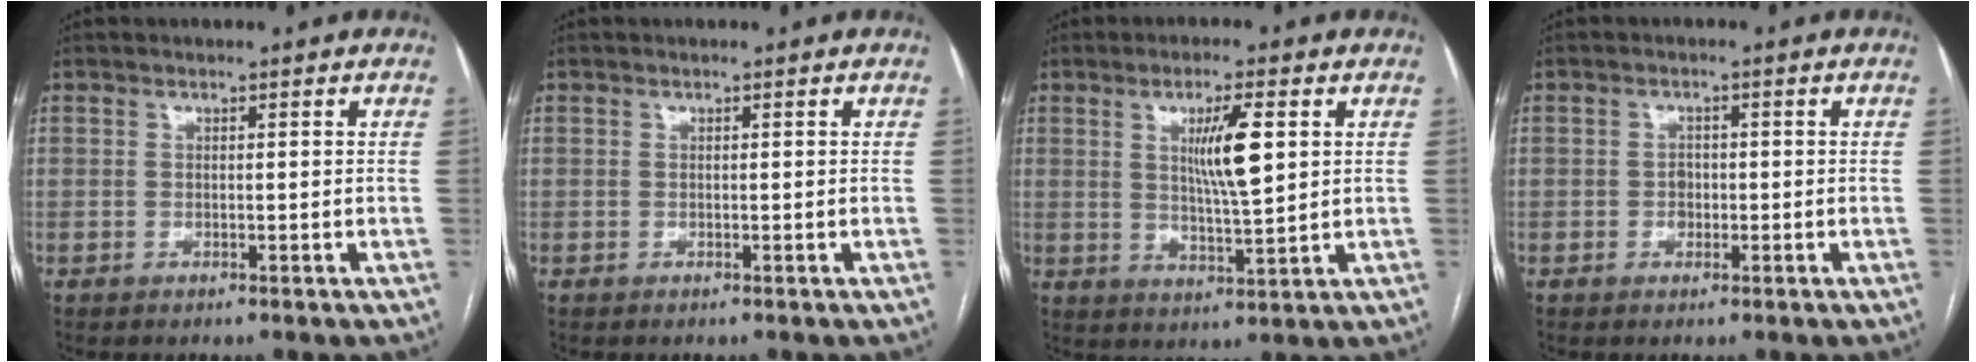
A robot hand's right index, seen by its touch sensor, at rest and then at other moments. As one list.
[{"total": 0.0}, {"total": 7.6, "force": [2.1, 0.7, 7.3], "torque": [-0.126, -0.006, 0.037]}, {"total": 1.7, "force": [-0.5, 1.3, 0.9], "torque": [-0.012, 0.006, -0.007]}]